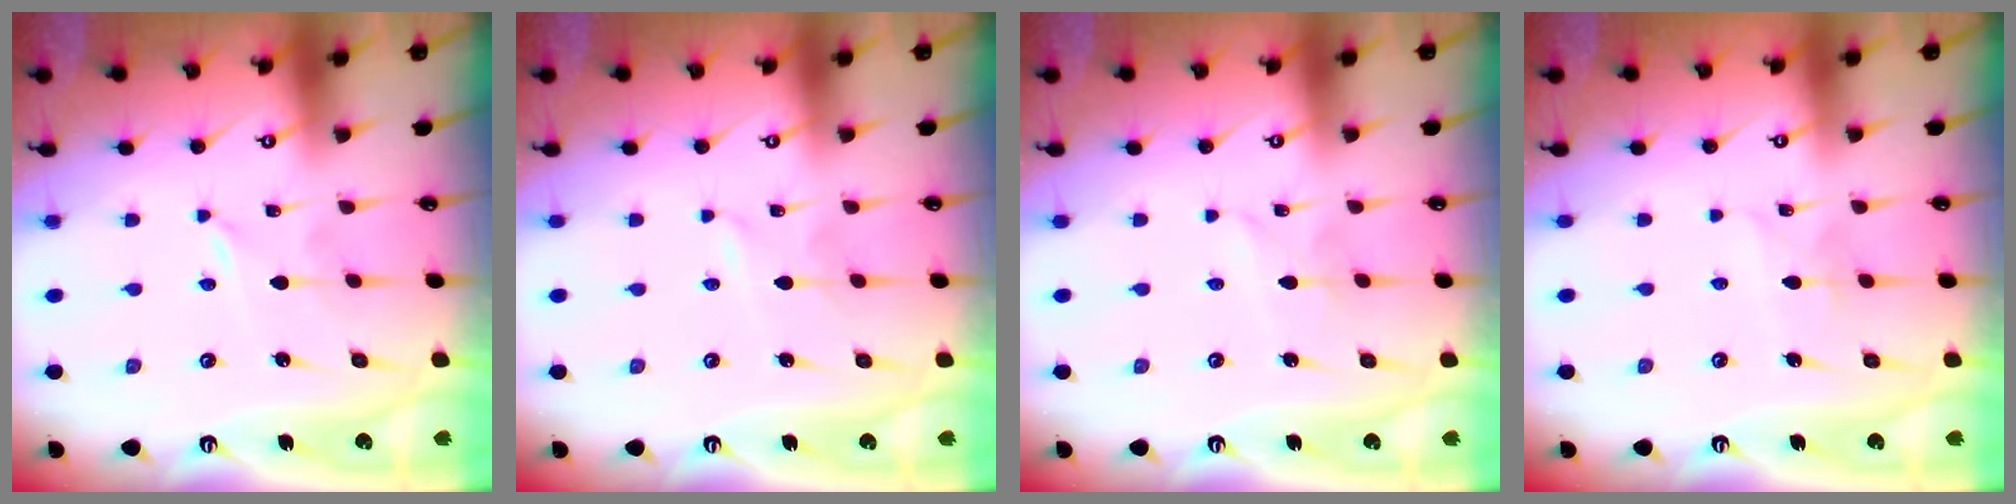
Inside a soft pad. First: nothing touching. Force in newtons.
{"total": 1.1, "press": 1.1, "slide": 0.1}
{"total": 1.9, "press": 1.9, "slide": 0.1}
{"total": 2.8, "press": 2.8, "slide": 0.2}